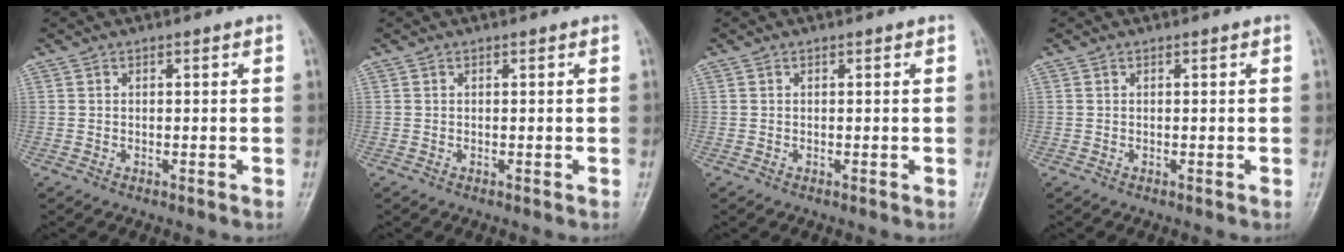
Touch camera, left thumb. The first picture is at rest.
{"total": 0.0}
{"total": 0.0}
{"total": 0.0}